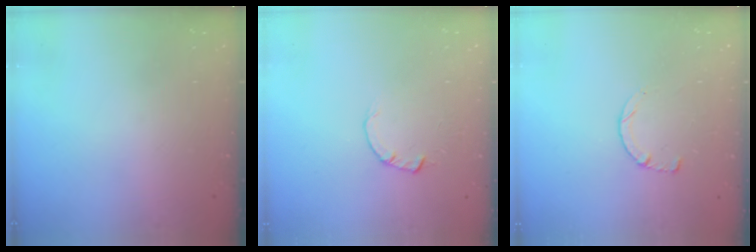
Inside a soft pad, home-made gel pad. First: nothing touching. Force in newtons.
{"total": 1.8, "press": 1.7, "slide": 0.3}
{"total": 2.5, "press": 2.5, "slide": 0.3}